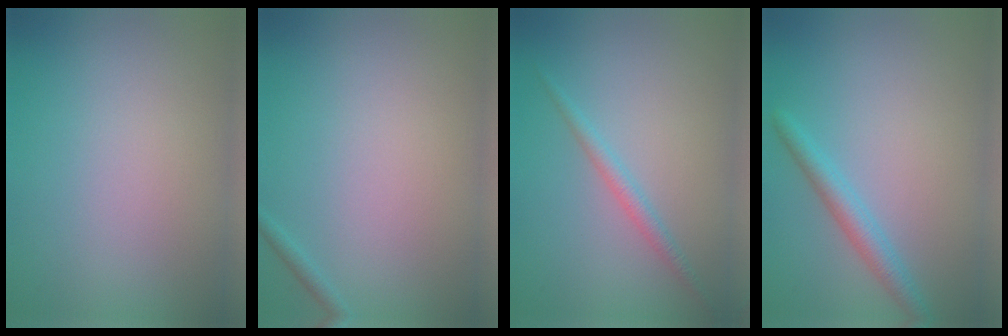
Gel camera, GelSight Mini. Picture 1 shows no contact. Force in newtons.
{"total": 0.7, "press": 0.7, "slide": 0.0}
{"total": 1.5, "press": 1.5, "slide": 0.1}
{"total": 2.4, "press": 2.4, "slide": 0.1}